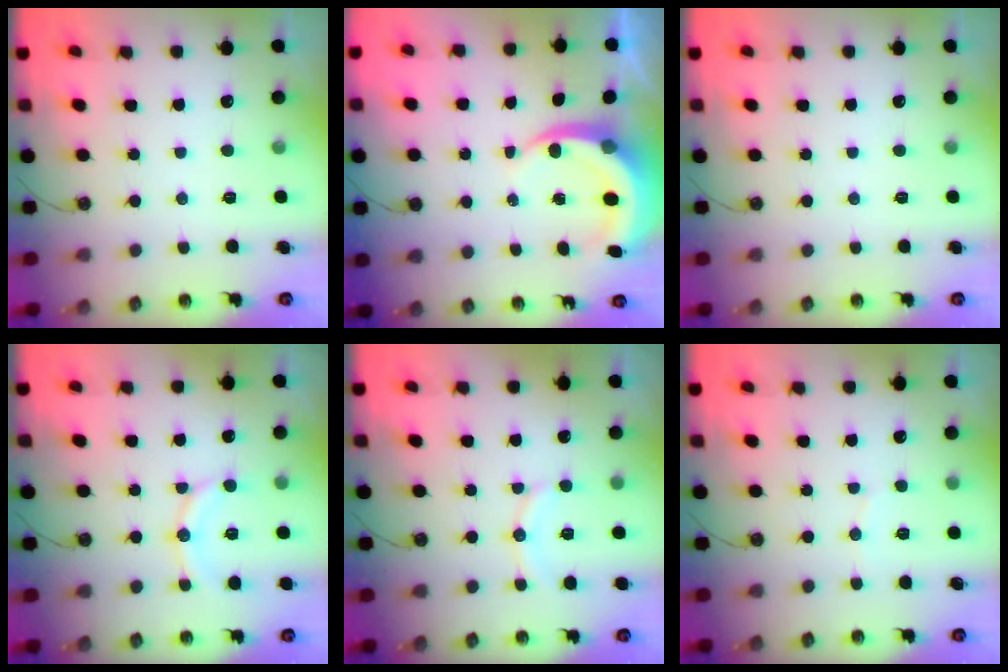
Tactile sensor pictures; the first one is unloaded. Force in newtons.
{"total": 6.9, "press": 6.9, "slide": 0.9}
{"total": 0.0}
{"total": 10.6, "press": 10.2, "slide": 2.8}
{"total": 8.1, "press": 7.8, "slide": 2.2}
{"total": 3.9, "press": 3.9, "slide": 0.4}